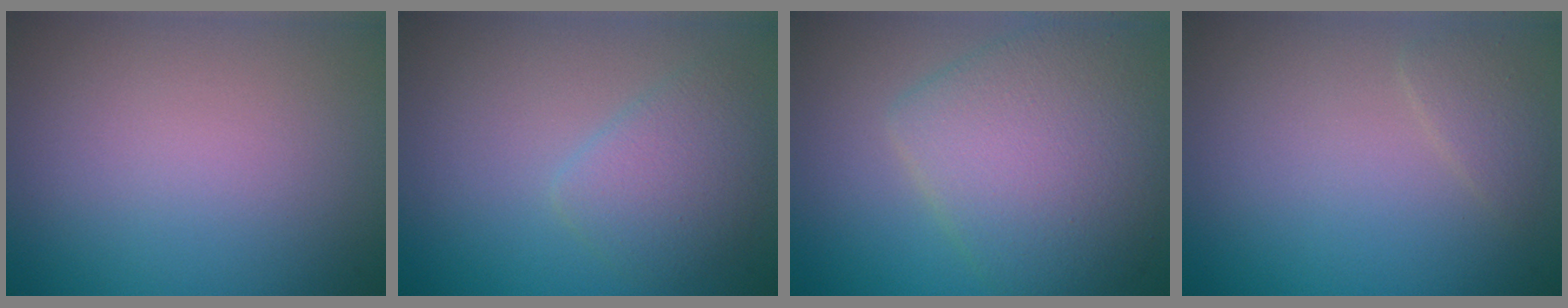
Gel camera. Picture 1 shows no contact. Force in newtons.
{"total": 2.9, "press": 2.9, "slide": 0.0}
{"total": 6.8, "press": 6.8, "slide": 0.3}
{"total": 1.1, "press": 1.1, "slide": 0.1}